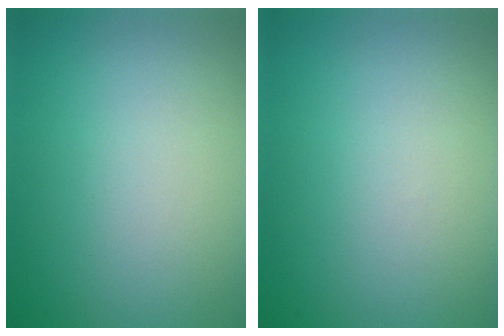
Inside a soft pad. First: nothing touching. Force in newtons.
{"total": 0.0}